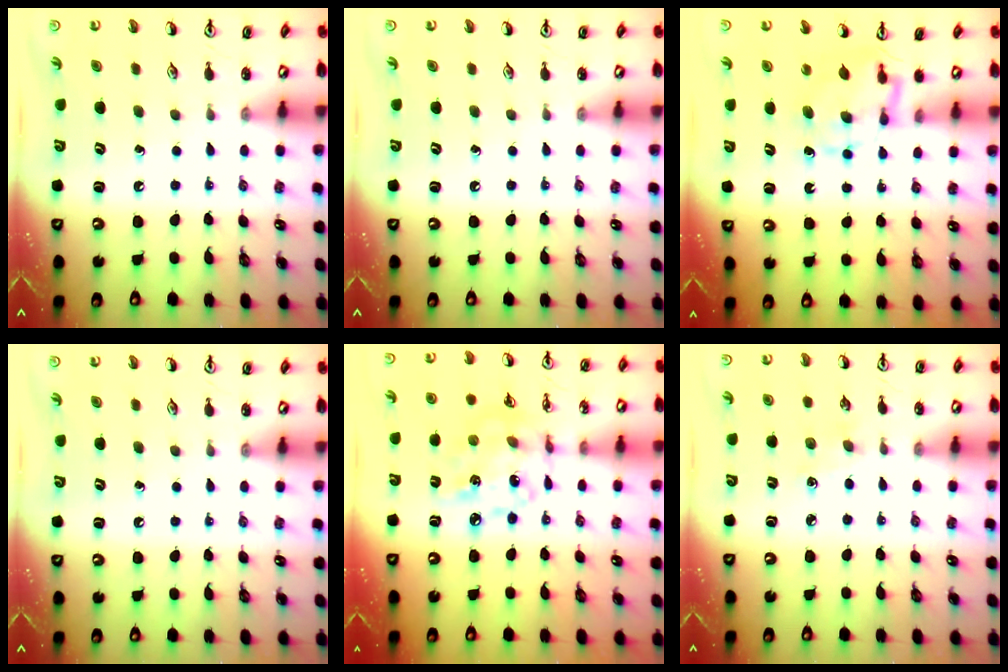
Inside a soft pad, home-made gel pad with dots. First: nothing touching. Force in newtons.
{"total": 0.0}
{"total": 6.2, "press": 6.1, "slide": 0.6}
{"total": 0.0}
{"total": 11.2, "press": 11.1, "slide": 0.8}
{"total": 2.9, "press": 2.9, "slide": 0.4}